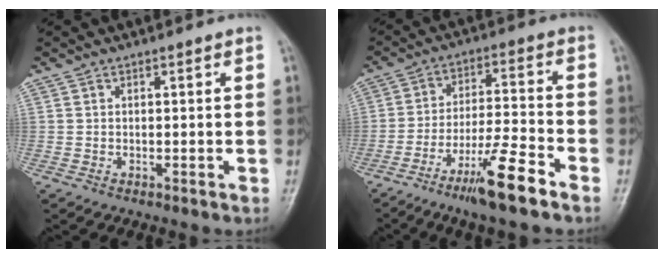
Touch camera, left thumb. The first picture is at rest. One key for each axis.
{"total": 11.2, "fx": -7.3, "fy": 1.2, "fz": 8.4, "tx": -0.160, "ty": 0.039, "tz": -0.132}